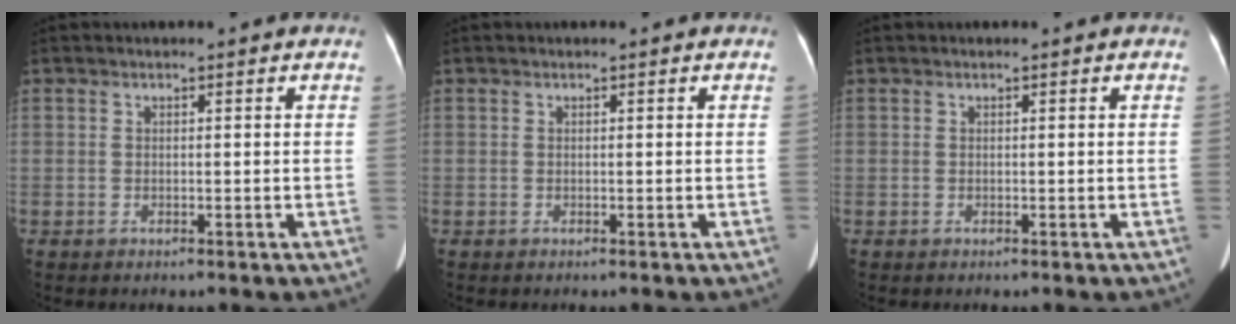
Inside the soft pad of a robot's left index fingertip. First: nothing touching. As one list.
[{"total": 0.0}, {"total": 0.0}]